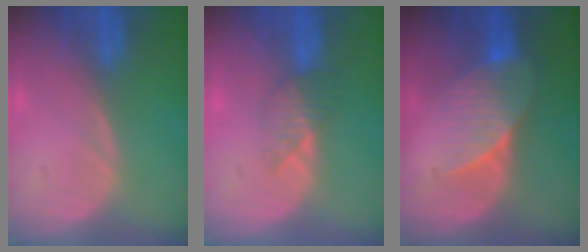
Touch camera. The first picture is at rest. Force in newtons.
{"total": 3.5, "press": 3.1, "slide": 1.6}
{"total": 7.2, "press": 6.6, "slide": 2.9}